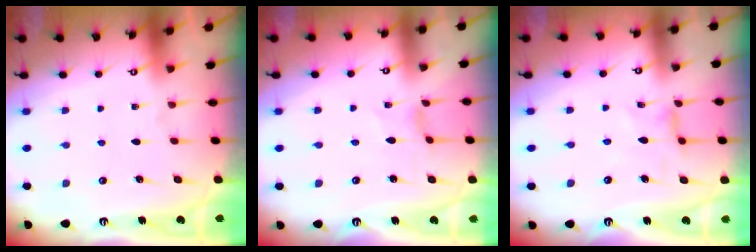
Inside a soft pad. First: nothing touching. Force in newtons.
{"total": 0.8, "press": 0.8, "slide": 0.2}
{"total": 3.2, "press": 3.2, "slide": 0.5}